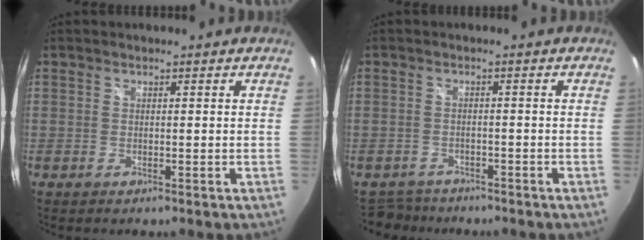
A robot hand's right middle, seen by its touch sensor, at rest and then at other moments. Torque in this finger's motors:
{"motor_torque": [-0.41, 0.05, -0.09, -0.03]}